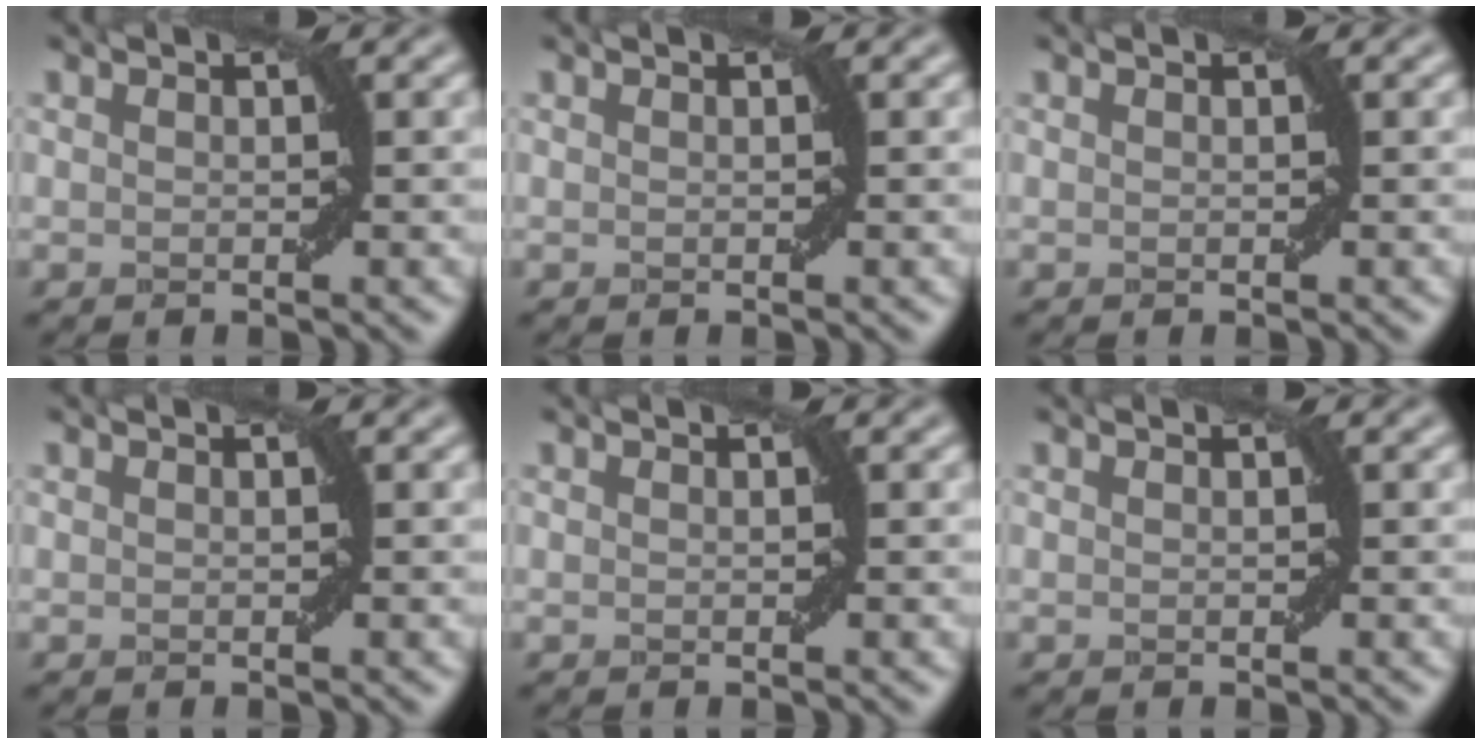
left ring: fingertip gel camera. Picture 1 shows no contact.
{"total": 0.0}
{"total": 0.0}
{"total": 0.0}
{"total": 0.0}
{"total": 0.0}